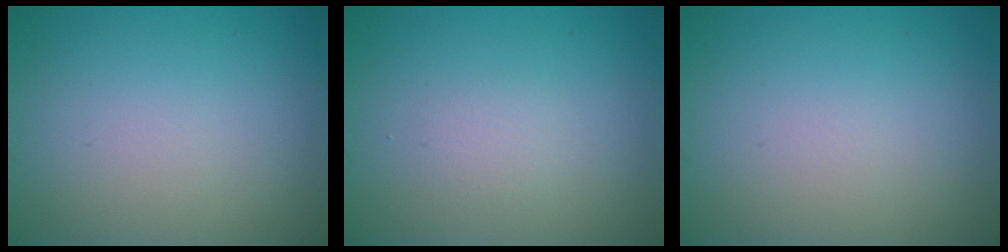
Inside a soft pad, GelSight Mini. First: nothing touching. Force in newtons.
{"total": 1.0, "press": 1.0, "slide": 0.0}
{"total": 0.0}